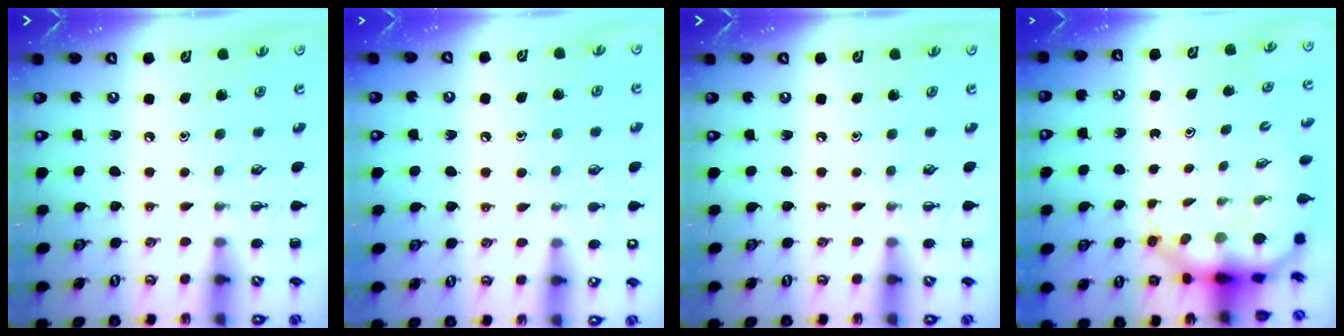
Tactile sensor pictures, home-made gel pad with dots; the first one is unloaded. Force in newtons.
{"total": 7.7, "press": 7.5, "slide": 1.7}
{"total": 0.0}
{"total": 7.0, "press": 6.8, "slide": 1.9}